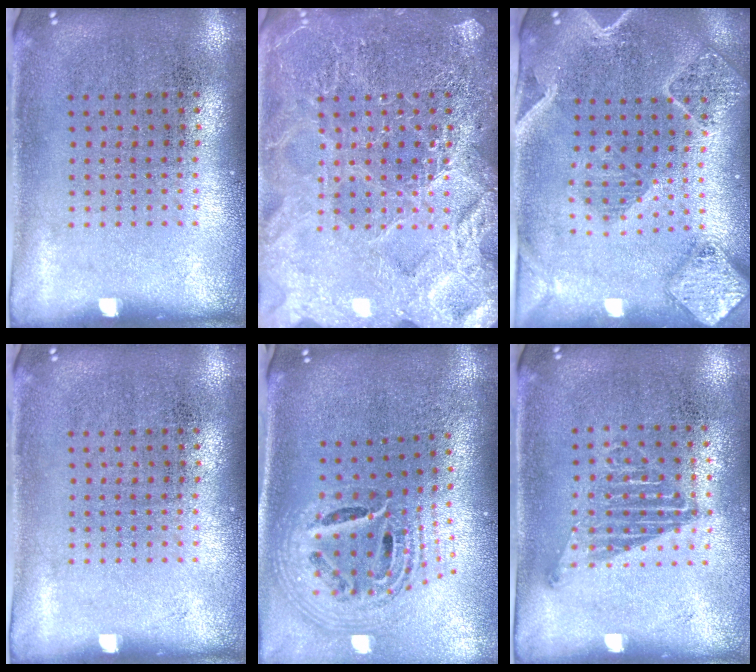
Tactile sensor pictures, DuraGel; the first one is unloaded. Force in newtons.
{"total": 6.2, "press": 6.1, "slide": 0.8}
{"total": 2.4, "press": 2.2, "slide": 0.8}
{"total": 0.0}
{"total": 2.2, "press": 1.6, "slide": 1.5}
{"total": 1.1, "press": 1.0, "slide": 0.5}